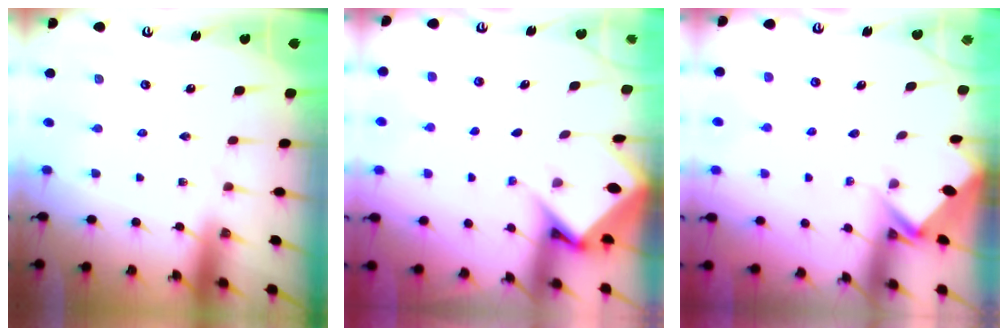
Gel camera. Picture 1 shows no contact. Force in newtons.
{"total": 4.9, "press": 4.9, "slide": 0.4}
{"total": 2.7, "press": 2.7, "slide": 0.2}